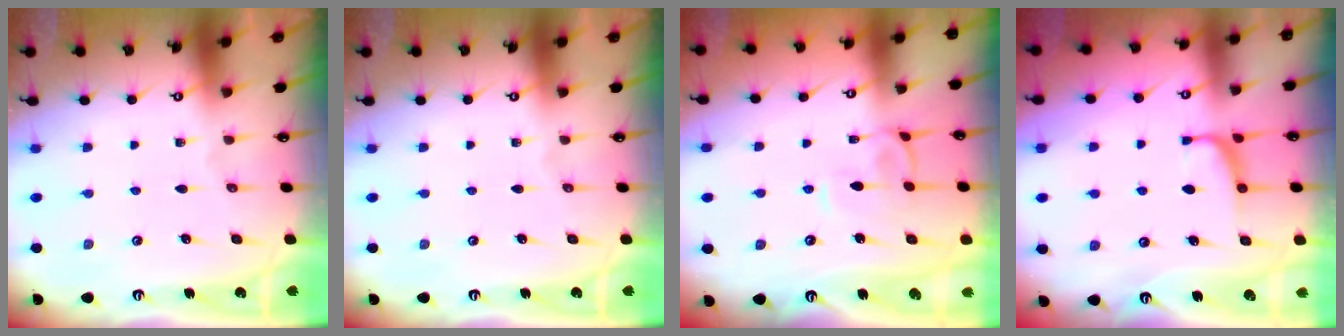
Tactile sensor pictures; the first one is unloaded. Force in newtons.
{"total": 0.0}
{"total": 1.9, "press": 1.8, "slide": 0.7}
{"total": 1.3, "press": 1.2, "slide": 0.6}